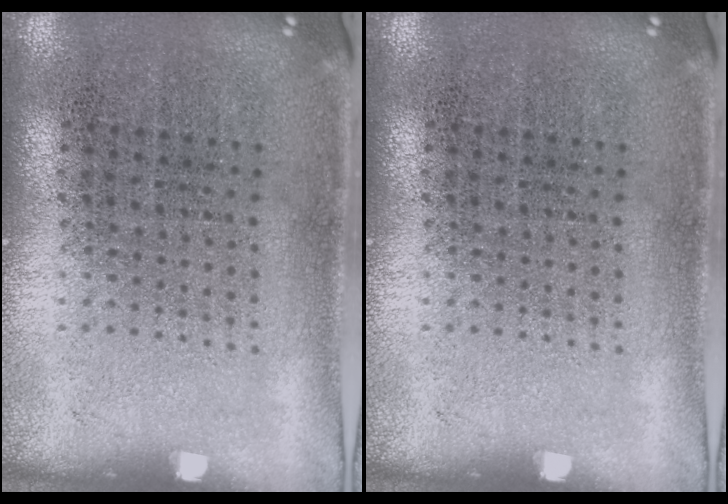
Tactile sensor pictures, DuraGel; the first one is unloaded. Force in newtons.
{"total": 0.0}